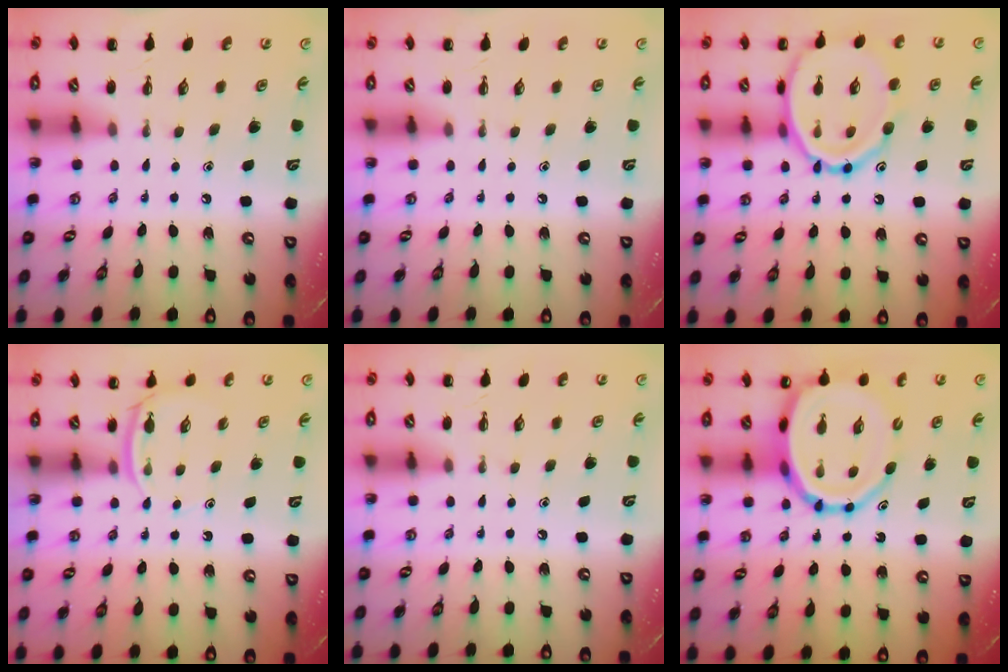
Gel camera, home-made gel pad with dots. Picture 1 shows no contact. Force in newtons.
{"total": 0.0}
{"total": 17.7, "press": 17.7, "slide": 1.3}
{"total": 4.4, "press": 4.1, "slide": 1.5}
{"total": 0.0}
{"total": 15.9, "press": 15.4, "slide": 3.9}